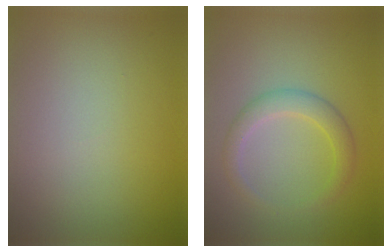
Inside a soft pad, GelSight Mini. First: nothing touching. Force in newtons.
{"total": 2.5, "press": 2.5, "slide": 0.1}